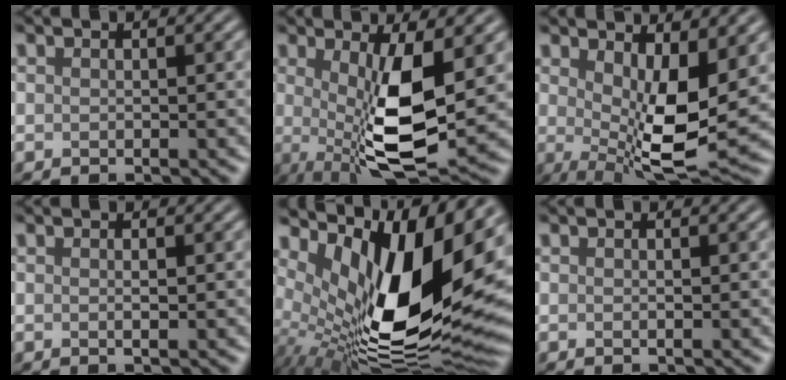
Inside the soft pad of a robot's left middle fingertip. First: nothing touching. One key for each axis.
{"total": 8.6, "fx": 0.0, "fy": 2.6, "fz": 8.2, "tx": -0.146, "ty": -0.016, "tz": 0.003}
{"total": 8.9, "fx": 0.9, "fy": 3.2, "fz": 8.3, "tx": -0.140, "ty": -0.018, "tz": 0.017}
{"total": 0.8, "fx": 0.0, "fy": 0.2, "fz": 0.8, "tx": -0.012, "ty": 0.002, "tz": -0.004}
{"total": 16.8, "fx": 2.8, "fy": 7.5, "fz": 14.8, "tx": -0.265, "ty": -0.012, "tz": 0.053}
{"total": 0.5, "fx": 0.0, "fy": 0.2, "fz": 0.5, "tx": -0.005, "ty": 0.001, "tz": -0.003}